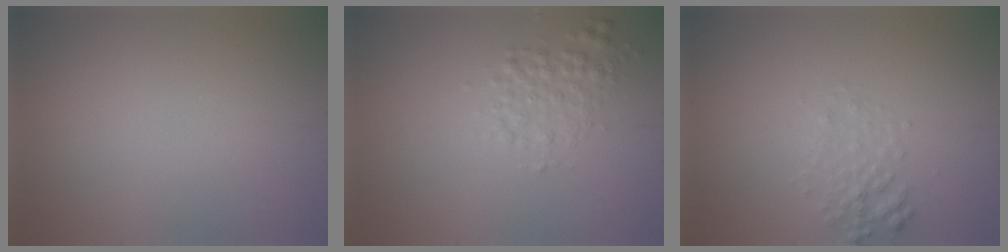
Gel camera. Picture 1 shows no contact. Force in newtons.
{"total": 2.2, "press": 2.2, "slide": 0.0}
{"total": 1.8, "press": 1.8, "slide": 0.1}